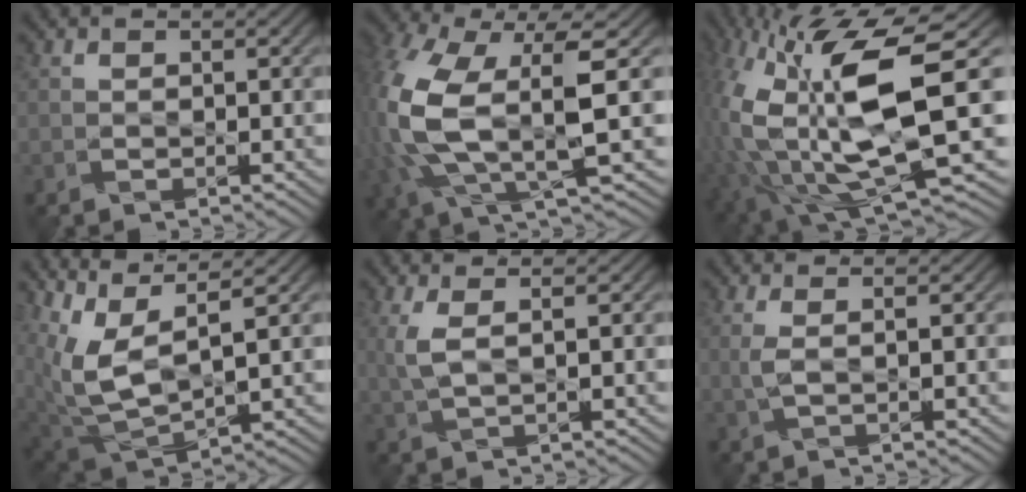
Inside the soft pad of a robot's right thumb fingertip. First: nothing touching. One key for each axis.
{"total": 13.7, "fx": 0.1, "fy": 5.9, "fz": 12.4, "tx": -0.316, "ty": -0.020, "tz": 0.008}
{"total": 14.8, "fx": 2.1, "fy": 5.0, "fz": 13.8, "tx": -0.304, "ty": -0.015, "tz": 0.054}
{"total": 9.8, "fx": 4.1, "fy": 3.7, "fz": 8.1, "tx": -0.213, "ty": 0.000, "tz": 0.089}
{"total": 3.0, "fx": 1.1, "fy": 0.7, "fz": 2.7, "tx": -0.078, "ty": 0.007, "tz": 0.023}
{"total": 1.7, "fx": 0.5, "fy": 0.1, "fz": 1.7, "tx": -0.041, "ty": 0.011, "tz": 0.008}